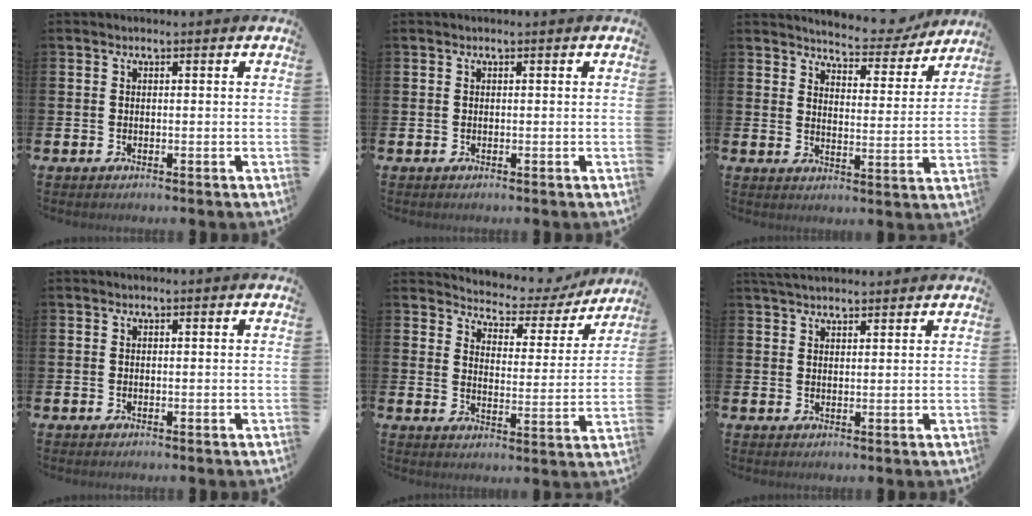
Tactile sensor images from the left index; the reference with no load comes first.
{"total": 0.0}
{"total": 5.1, "force": [5.0, 0.8, 0.3], "torque": [-0.017, -0.042, 0.084]}
{"total": 0.0}
{"total": 4.1, "force": [3.8, 1.5, 0.3], "torque": [-0.028, -0.041, 0.058]}
{"total": 3.5, "force": [3.3, 0.7, 0.7], "torque": [-0.021, -0.008, 0.062]}